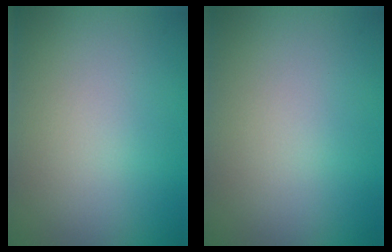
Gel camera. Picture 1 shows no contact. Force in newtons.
{"total": 0.0}